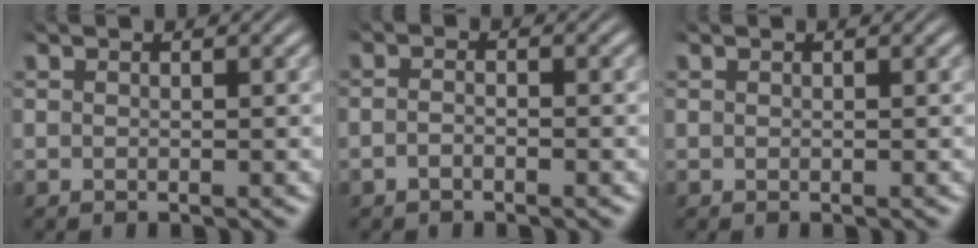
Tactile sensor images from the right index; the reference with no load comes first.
{"total": 1.2, "force": [-1.0, 0.1, 0.6], "torque": [-0.010, -0.002, -0.020]}
{"total": 0.0}